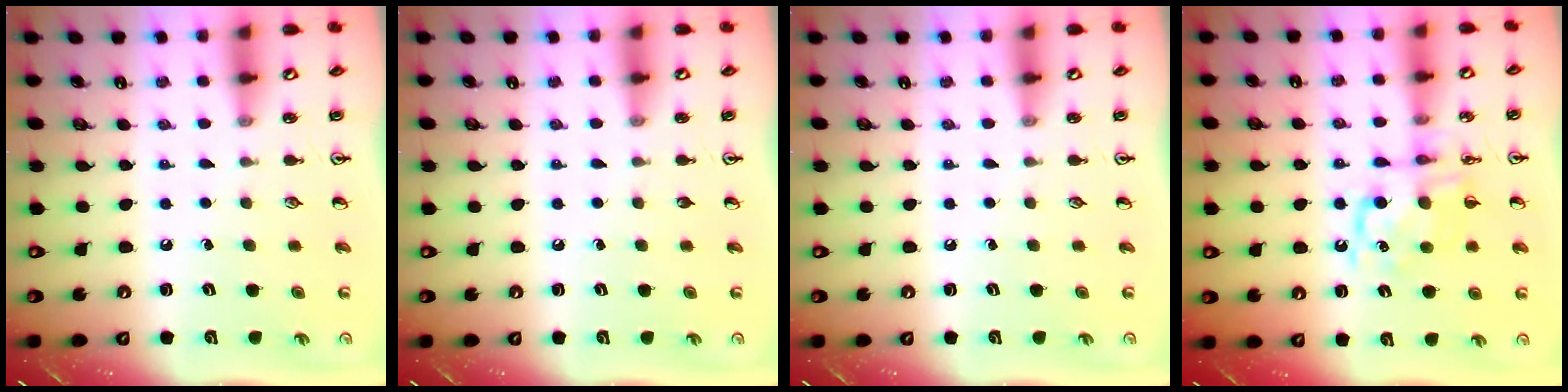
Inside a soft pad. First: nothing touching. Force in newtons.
{"total": 0.0}
{"total": 0.0}
{"total": 10.3, "press": 10.3, "slide": 0.3}